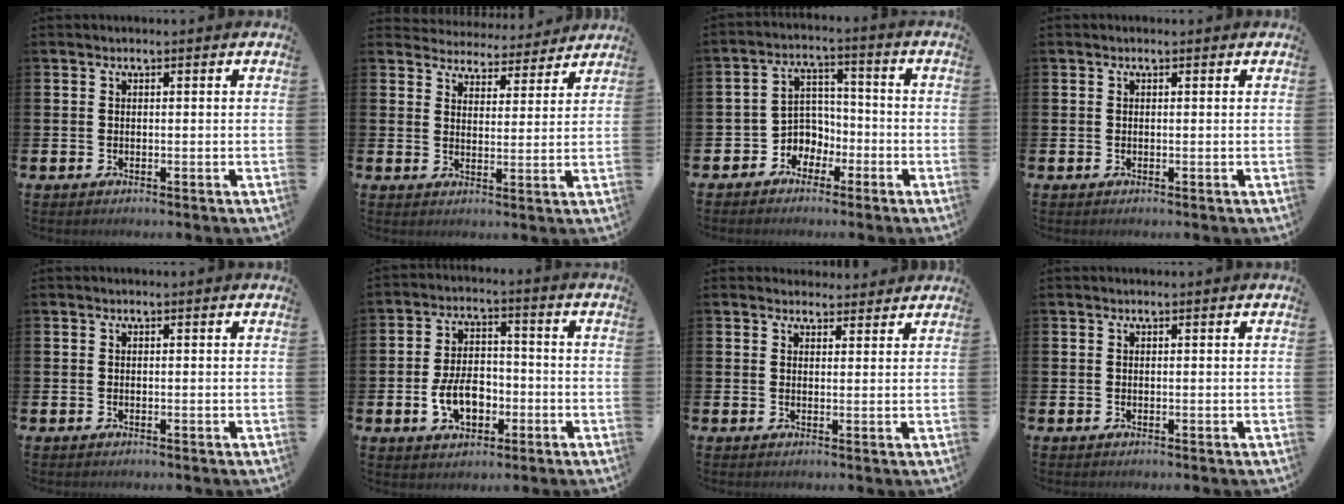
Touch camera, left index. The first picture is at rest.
{"total": 4.8, "force": [4.7, 1.0, -0.2], "torque": [-0.009, -0.043, 0.081]}
{"total": 4.2, "force": [-2.0, 3.7, 0.4], "torque": [-0.030, 0.004, -0.046]}
{"total": 0.0}
{"total": 0.0}
{"total": 6.6, "force": [-2.1, 4.3, 4.6], "torque": [-0.078, 0.010, -0.041]}
{"total": 2.5, "force": [2.3, 0.7, -0.1], "torque": [0.005, -0.010, 0.042]}
{"total": 0.0}